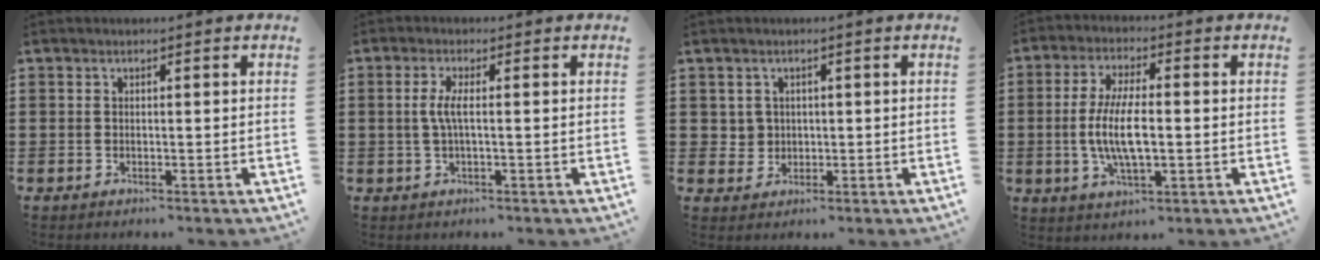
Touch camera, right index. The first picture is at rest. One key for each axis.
{"total": 3.2, "fx": -0.1, "fy": 0.4, "fz": 3.2, "tx": -0.073, "ty": -0.007, "tz": -0.010}
{"total": 2.2, "fx": 0.6, "fy": 2.1, "fz": 0.2, "tx": -0.015, "ty": 0.010, "tz": 0.009}
{"total": 8.5, "fx": -0.8, "fy": 2.9, "fz": 8.0, "tx": -0.174, "ty": -0.005, "tz": -0.022}